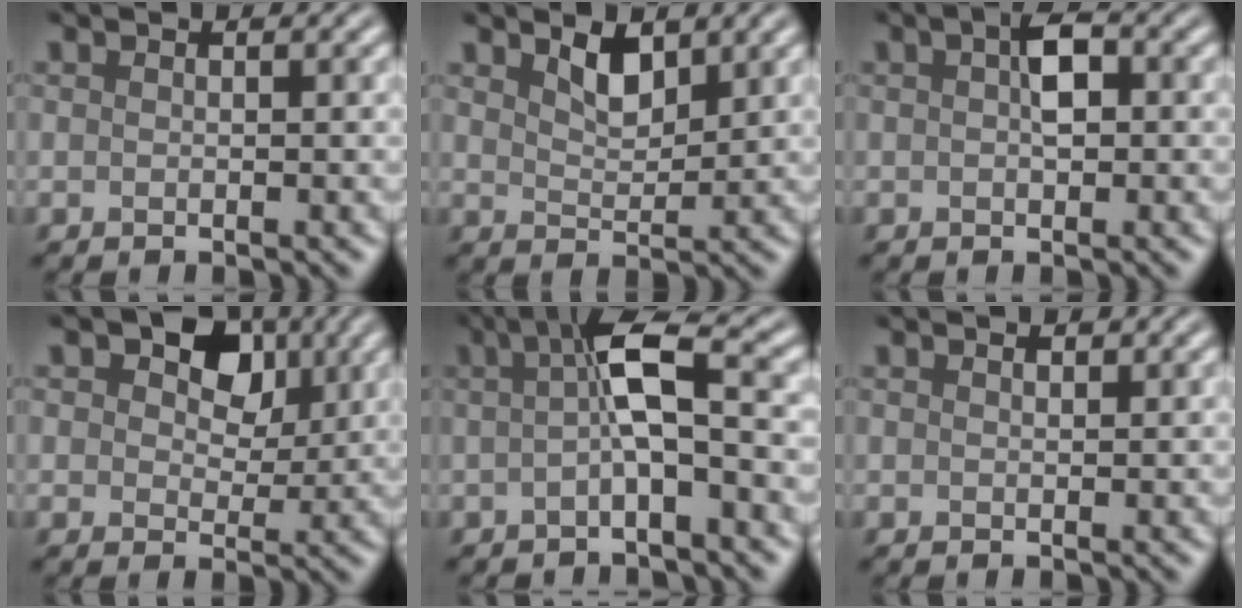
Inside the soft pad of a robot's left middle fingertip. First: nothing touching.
{"total": 2.3, "force": [1.9, 0.7, 1.1], "torque": [-0.026, 0.001, 0.039]}
{"total": 2.1, "force": [0.4, 0.9, 1.9], "torque": [-0.032, 0.012, 0.007]}
{"total": 5.1, "force": [2.2, 3.4, 3.2], "torque": [-0.048, 0.005, 0.021]}
{"total": 4.9, "force": [0.2, 0.9, 4.8], "torque": [-0.086, 0.017, 0.000]}
{"total": 0.6, "force": [0.5, 0.0, 0.1], "torque": [-0.005, 0.004, 0.008]}